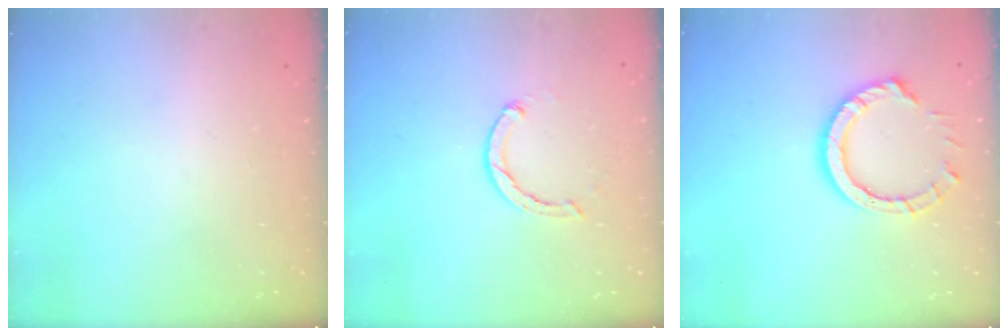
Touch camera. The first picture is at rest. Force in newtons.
{"total": 2.4, "press": 2.4, "slide": 0.1}
{"total": 10.6, "press": 10.6, "slide": 0.9}